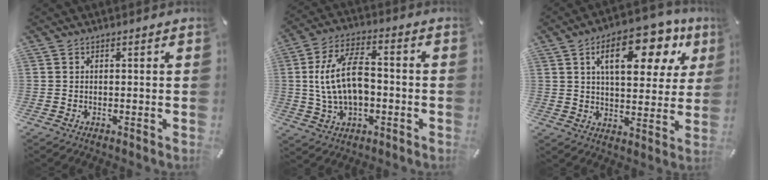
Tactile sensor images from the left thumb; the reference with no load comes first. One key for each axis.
{"total": 13.8, "fx": -0.5, "fy": 8.4, "fz": 11.0, "tx": -0.214, "ty": 0.015, "tz": -0.004}
{"total": 17.7, "fx": 8.5, "fy": 8.7, "fz": 12.9, "tx": -0.182, "ty": -0.027, "tz": 0.131}